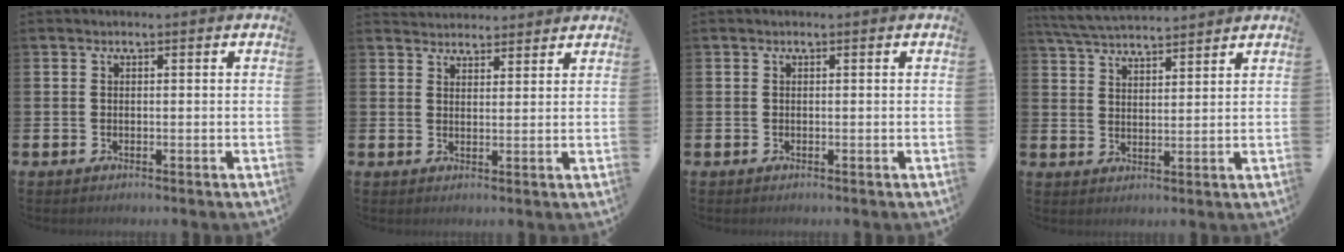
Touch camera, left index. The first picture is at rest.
{"total": 3.3, "force": [3.2, 0.8, -0.4], "torque": [0.004, -0.014, 0.059]}
{"total": 0.0}
{"total": 5.0, "force": [4.9, 0.4, 0.8], "torque": [-0.031, -0.027, 0.088]}